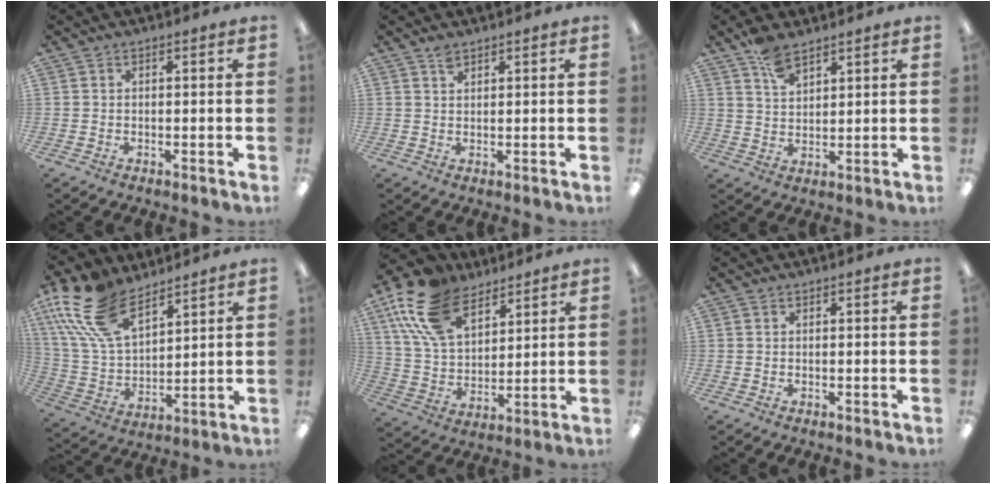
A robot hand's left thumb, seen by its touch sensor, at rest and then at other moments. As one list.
[{"total": 1.8, "force": [1.5, 0.7, 0.7], "torque": [-0.017, -0.002, 0.029]}, {"total": 6.1, "force": [4.6, 2.8, 2.9], "torque": [-0.052, -0.018, 0.084]}, {"total": 19.5, "force": [11.9, 10.1, 11.7], "torque": [-0.279, -0.047, 0.219]}, {"total": 18.1, "force": [11.5, 10.0, 9.7], "torque": [-0.217, -0.039, 0.215]}, {"total": 0.0}]